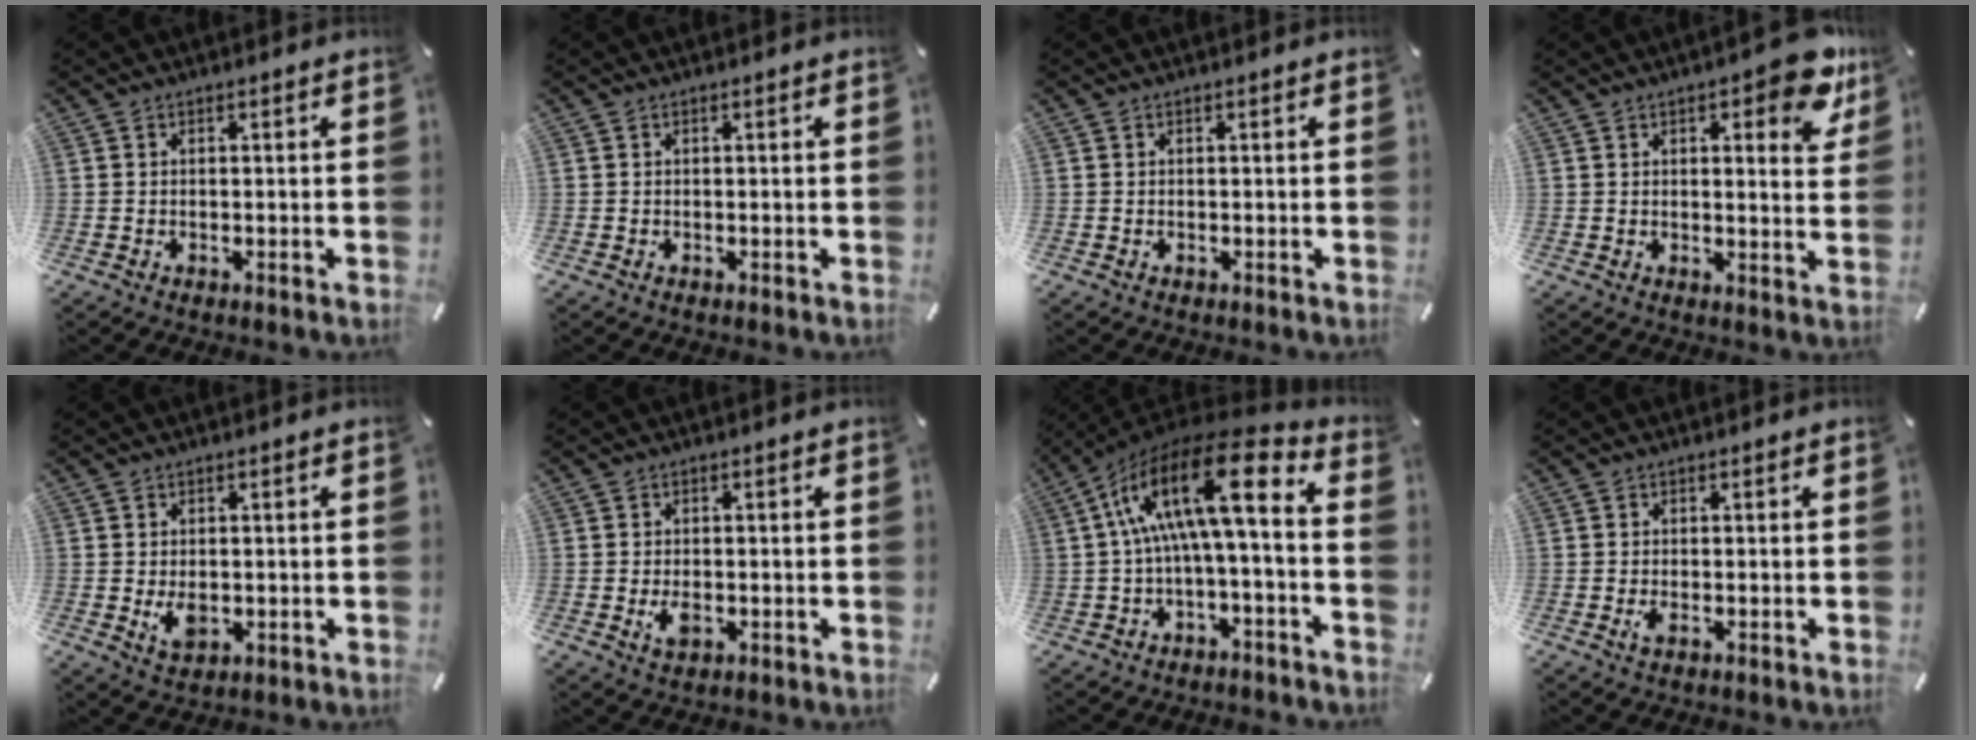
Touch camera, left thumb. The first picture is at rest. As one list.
[{"total": 0.0}, {"total": 0.0}, {"total": 9.2, "force": [5.2, 3.1, 7.0], "torque": [-0.076, -0.030, 0.081]}, {"total": 4.1, "force": [-0.3, 2.9, 2.9], "torque": [-0.049, -0.007, -0.009]}, {"total": 3.1, "force": [-0.7, 1.9, 2.3], "torque": [-0.055, -0.004, -0.013]}, {"total": 18.0, "force": [2.8, 5.4, 16.9], "torque": [-0.312, -0.019, 0.039]}, {"total": 1.7, "force": [-0.4, 0.7, 1.5], "torque": [-0.033, -0.004, -0.008]}]